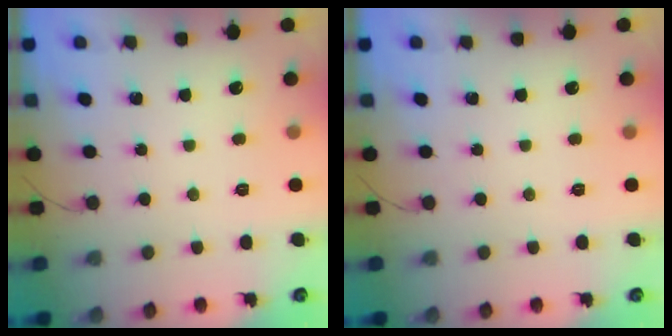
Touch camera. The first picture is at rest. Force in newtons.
{"total": 0.0}